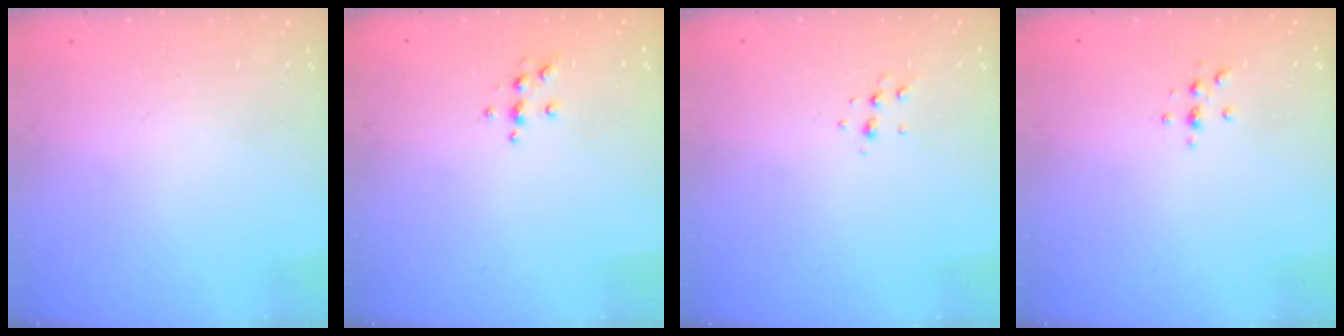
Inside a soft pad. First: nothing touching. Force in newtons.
{"total": 4.0, "press": 3.9, "slide": 0.6}
{"total": 4.3, "press": 4.2, "slide": 0.9}
{"total": 2.3, "press": 2.3, "slide": 0.2}